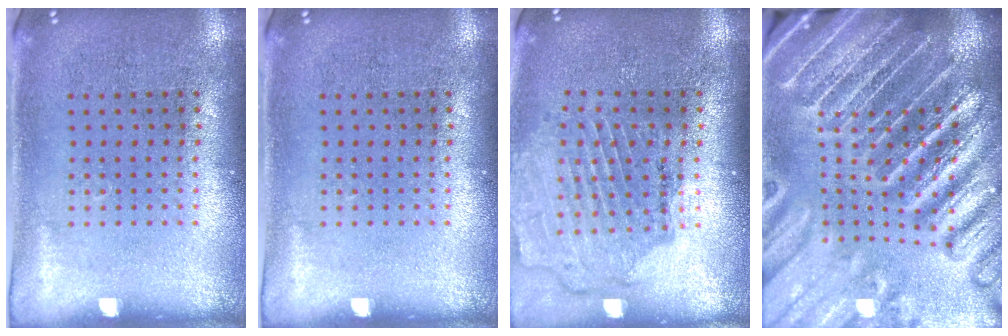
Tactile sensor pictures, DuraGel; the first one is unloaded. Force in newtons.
{"total": 0.0}
{"total": 1.6, "press": 1.6, "slide": 0.2}
{"total": 5.5, "press": 4.8, "slide": 2.7}